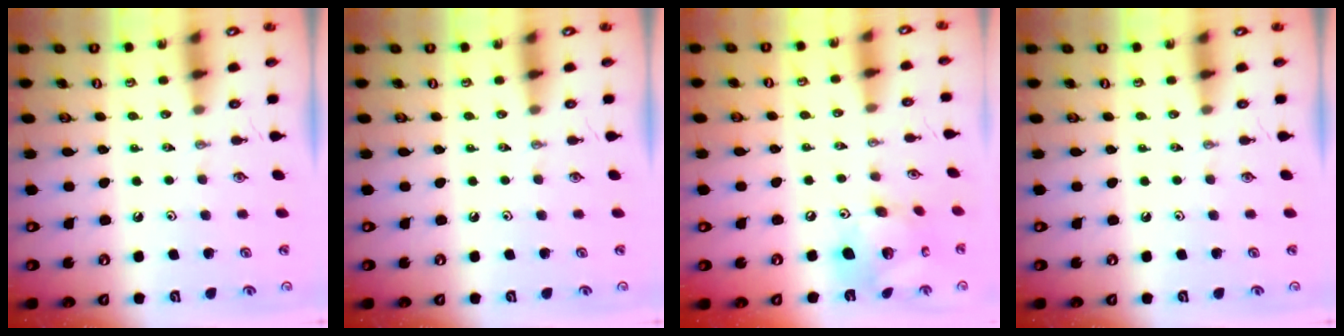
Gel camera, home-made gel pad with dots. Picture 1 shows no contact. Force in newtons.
{"total": 0.0}
{"total": 15.3, "press": 15.3, "slide": 1.4}
{"total": 0.0}